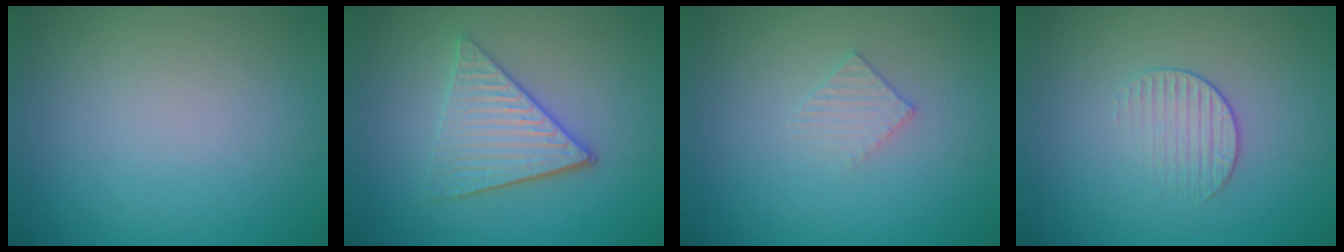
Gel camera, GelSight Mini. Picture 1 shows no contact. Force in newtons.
{"total": 4.3, "press": 3.4, "slide": 2.6}
{"total": 1.4, "press": 1.4, "slide": 0.2}
{"total": 1.7, "press": 1.0, "slide": 1.4}